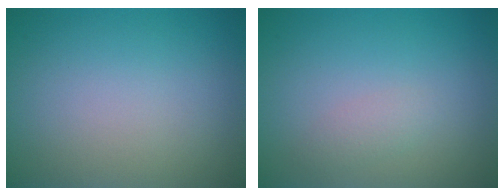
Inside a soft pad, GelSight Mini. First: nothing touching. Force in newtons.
{"total": 1.1, "press": 1.1, "slide": 0.0}